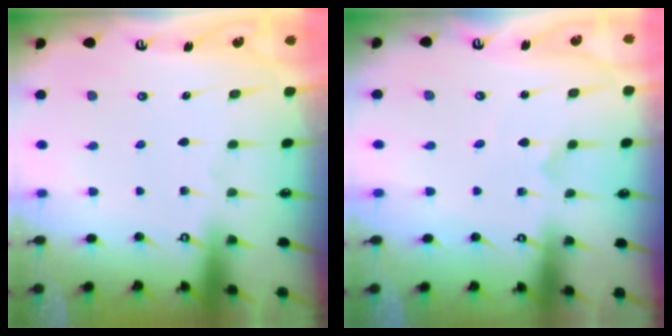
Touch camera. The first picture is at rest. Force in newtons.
{"total": 0.0}